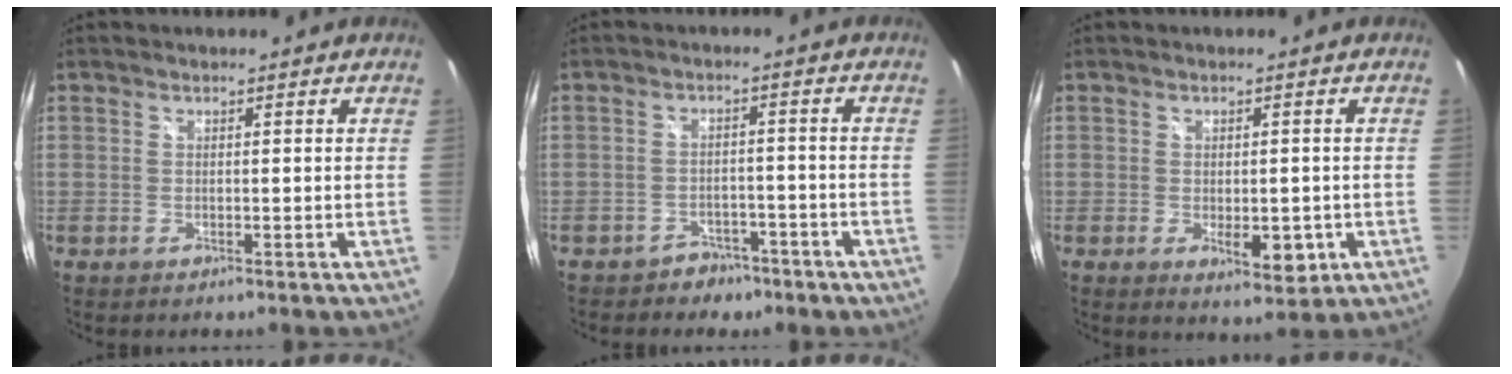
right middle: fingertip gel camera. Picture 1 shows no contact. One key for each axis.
{"total": 5.8, "fx": -4.2, "fy": 3.9, "fz": 0.9, "tx": -0.024, "ty": 0.017, "tz": -0.051}
{"total": 5.6, "fx": -1.5, "fy": 2.9, "fz": 4.5, "tx": -0.067, "ty": -0.012, "tz": -0.015}